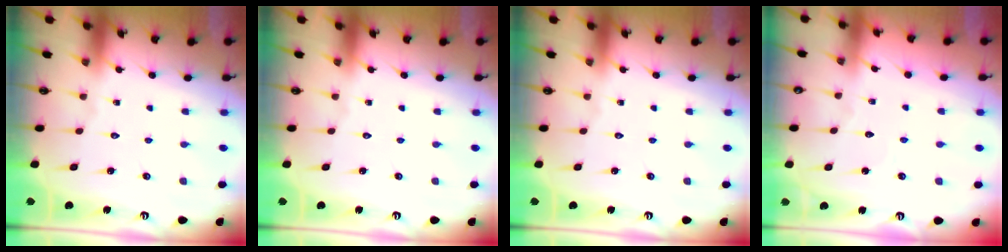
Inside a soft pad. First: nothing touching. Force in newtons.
{"total": 0.0}
{"total": 0.0}
{"total": 2.6, "press": 2.6, "slide": 0.3}